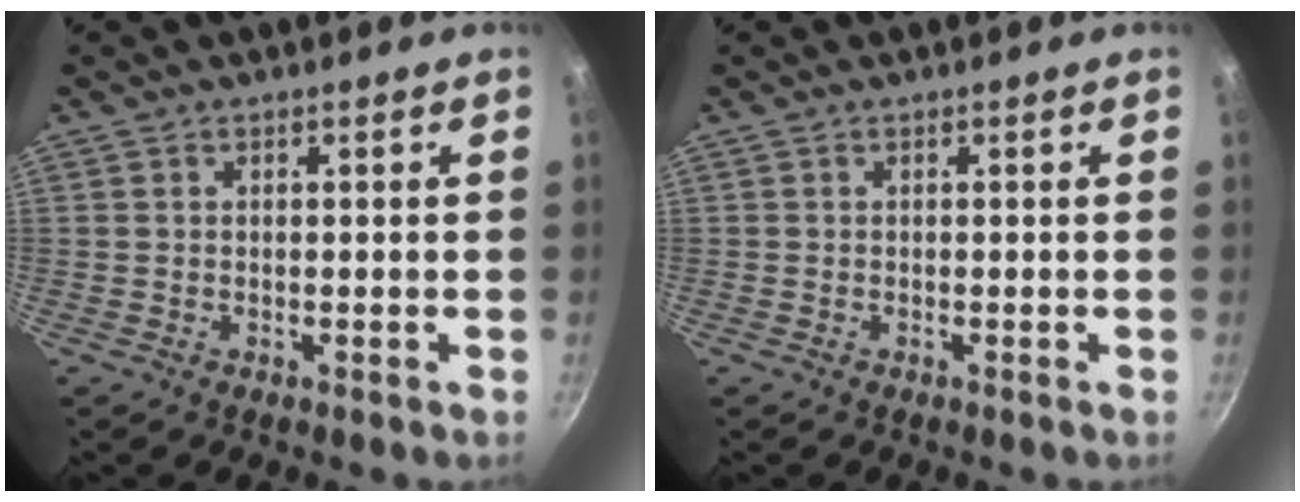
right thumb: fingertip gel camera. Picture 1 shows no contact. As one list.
[{"total": 0.0}]